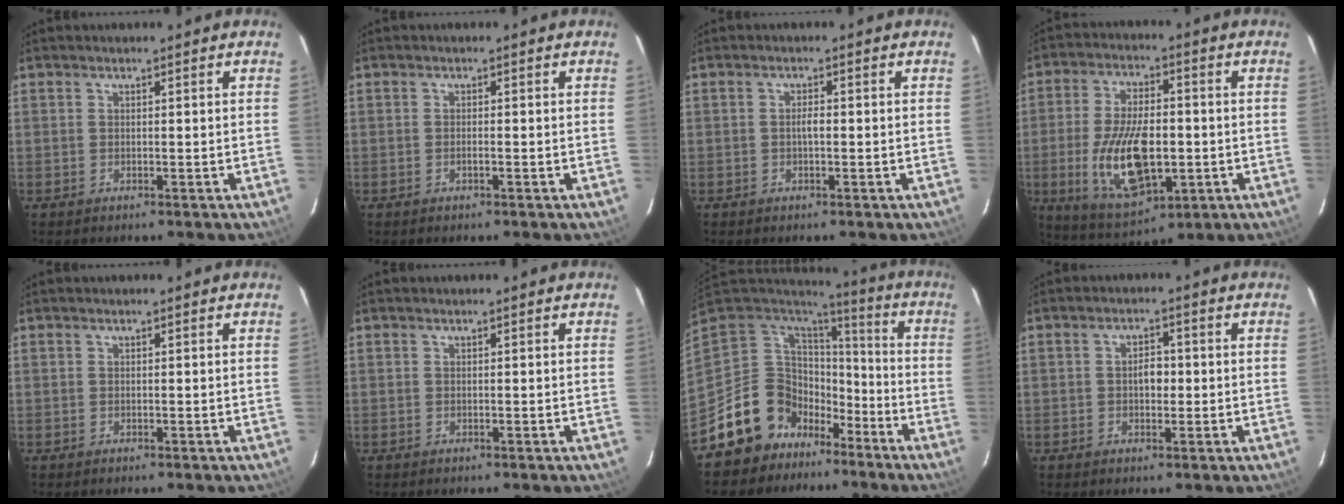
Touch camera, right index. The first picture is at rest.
{"total": 0.6, "force": [-0.4, 0.1, 0.4], "torque": [-0.007, 0.000, -0.008]}
{"total": 1.4, "force": [-0.2, 0.5, 1.3], "torque": [-0.025, 0.004, -0.005]}
{"total": 16.2, "force": [-2.9, 7.8, 13.9], "torque": [-0.274, -0.015, -0.037]}
{"total": 0.0}
{"total": 0.0}
{"total": 14.4, "force": [-9.6, 10.6, 1.8], "torque": [-0.064, 0.038, -0.157]}
{"total": 3.1, "force": [-0.1, 2.0, 2.4], "torque": [-0.041, 0.008, -0.002]}